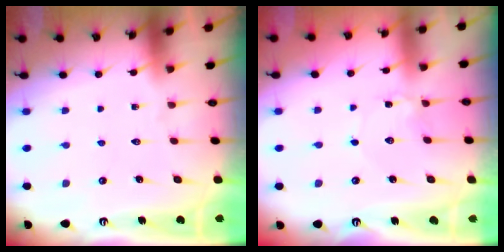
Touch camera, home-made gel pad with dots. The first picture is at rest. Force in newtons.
{"total": 1.2, "press": 1.1, "slide": 0.1}